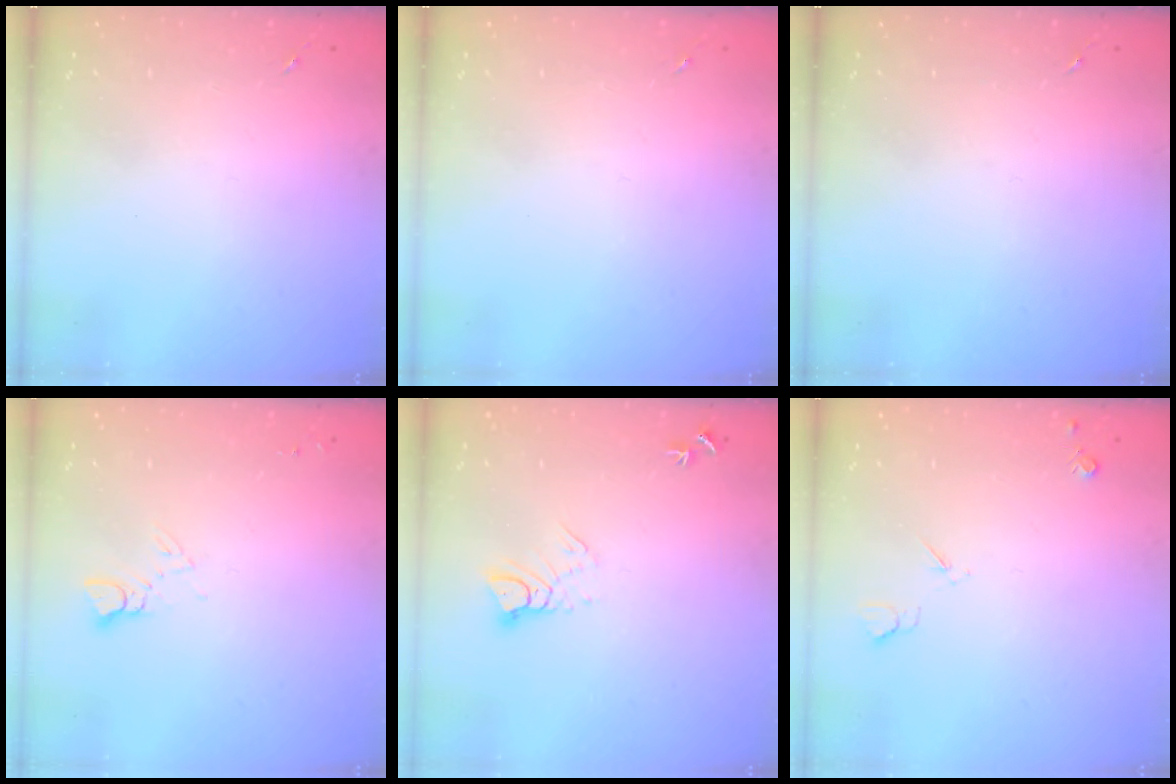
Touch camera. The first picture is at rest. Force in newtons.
{"total": 0.0}
{"total": 0.0}
{"total": 4.1, "press": 4.1, "slide": 0.4}
{"total": 5.5, "press": 5.5, "slide": 0.4}
{"total": 4.1, "press": 4.0, "slide": 0.7}